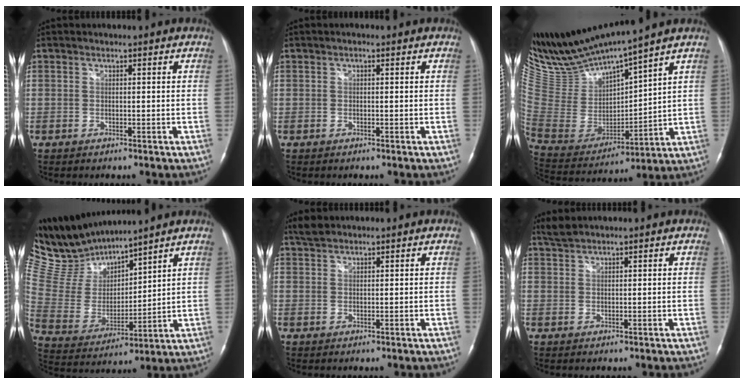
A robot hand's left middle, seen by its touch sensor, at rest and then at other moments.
{"total": 0.0}
{"total": 15.6, "force": [14.5, -0.6, 5.9], "torque": [-0.130, -0.023, 0.299]}
{"total": 13.1, "force": [12.6, 1.3, 3.1], "torque": [-0.088, 0.002, 0.266]}
{"total": 2.1, "force": [1.9, 0.7, 0.6], "torque": [-0.017, 0.011, 0.037]}
{"total": 1.9, "force": [1.9, 0.0, 0.5], "torque": [-0.018, 0.012, 0.042]}